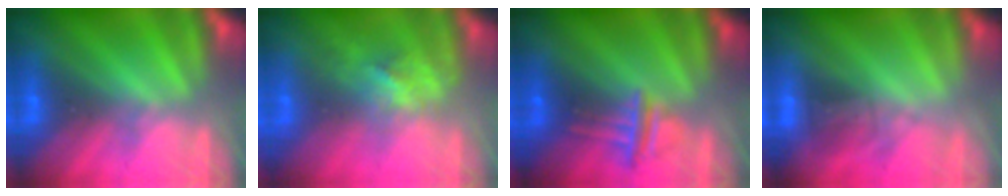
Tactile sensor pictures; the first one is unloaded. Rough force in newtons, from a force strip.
{"total": 2.9}
{"total": 2.8}
{"total": 1.7}